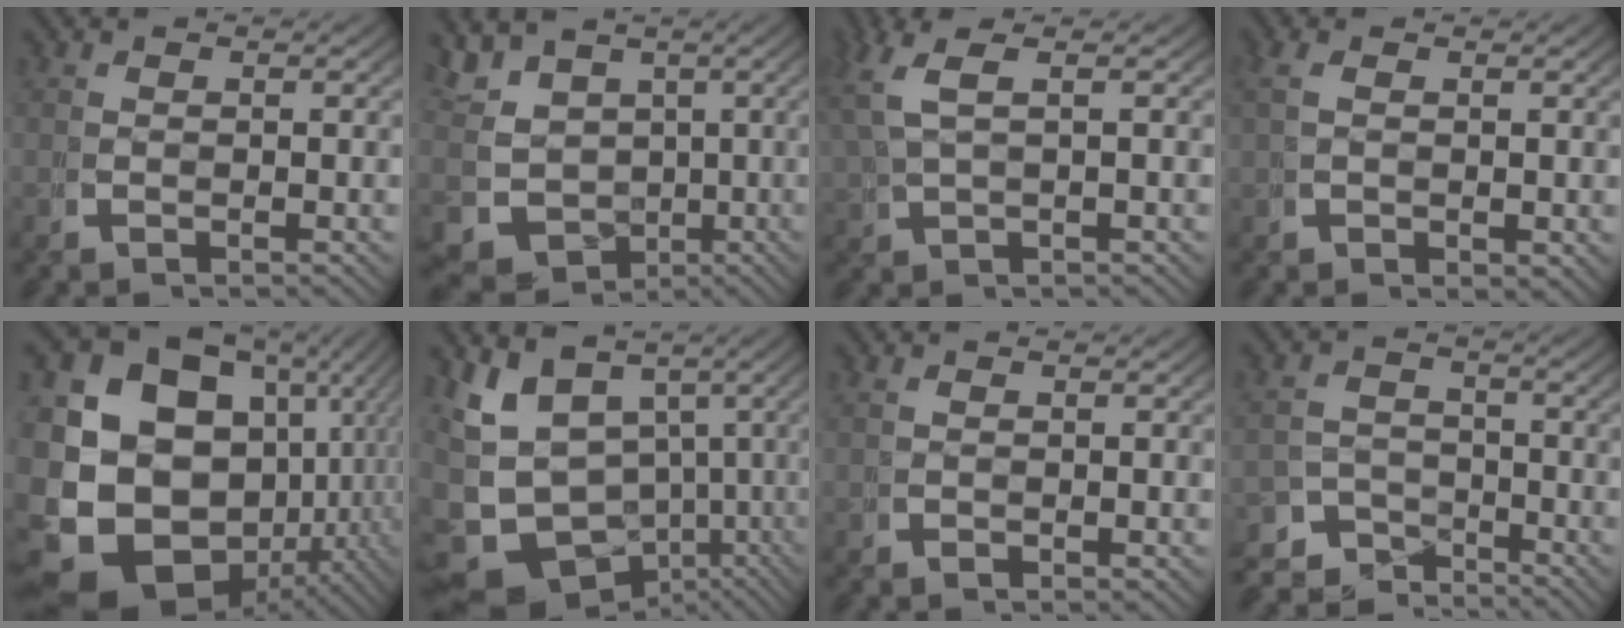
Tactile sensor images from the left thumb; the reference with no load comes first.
{"total": 10.7, "force": [-2.2, 9.1, 5.1], "torque": [-0.133, -0.066, -0.017]}
{"total": 3.6, "force": [1.9, 1.0, 2.9], "torque": [-0.063, 0.007, 0.042]}
{"total": 1.4, "force": [0.6, 0.7, 1.0], "torque": [-0.026, -0.001, 0.017]}
{"total": 25.7, "force": [-3.4, 19.4, 16.5], "torque": [-0.346, -0.086, -0.029]}
{"total": 14.6, "force": [-2.7, 10.8, 9.5], "torque": [-0.197, -0.074, -0.013]}
{"total": 0.6, "force": [0.4, 0.1, 0.4], "torque": [-0.014, -0.004, 0.014]}
{"total": 6.1, "force": [-4.1, 4.1, 1.7], "torque": [0.001, -0.031, -0.072]}